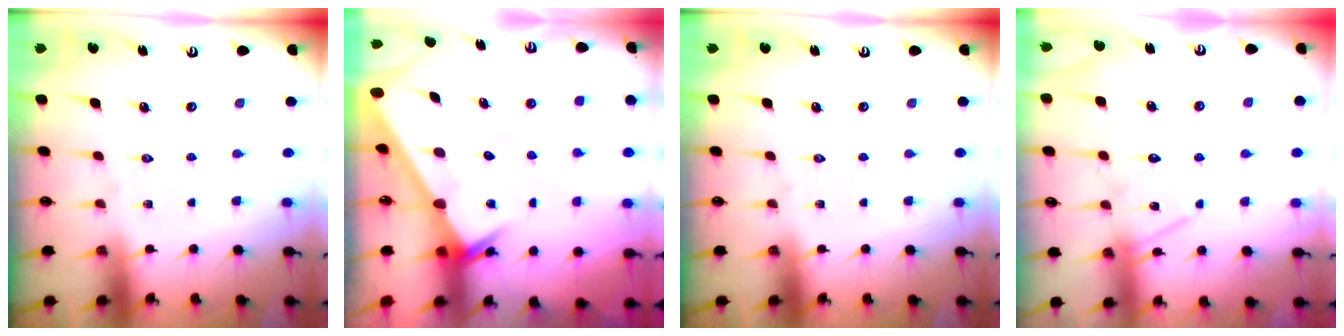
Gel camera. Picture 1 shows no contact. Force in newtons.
{"total": 2.8, "press": 2.8, "slide": 0.1}
{"total": 0.0}
{"total": 11.7, "press": 11.7, "slide": 0.8}